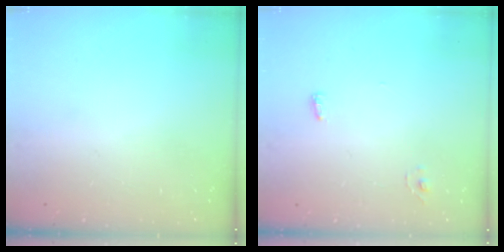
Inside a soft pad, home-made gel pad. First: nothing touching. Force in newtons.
{"total": 4.1, "press": 3.5, "slide": 2.2}